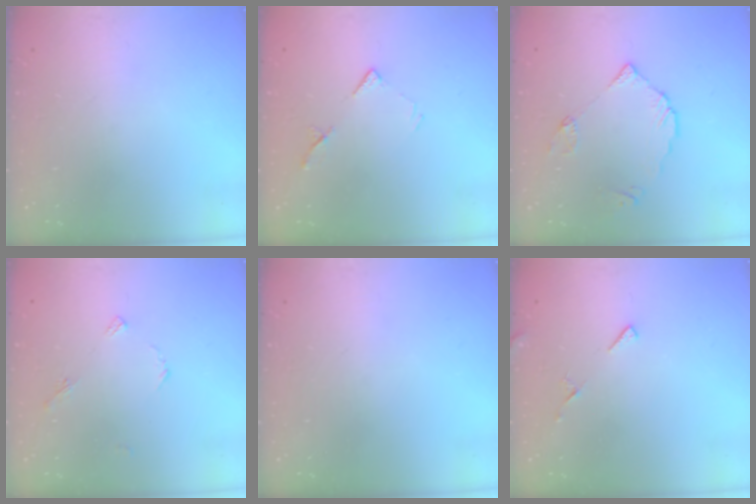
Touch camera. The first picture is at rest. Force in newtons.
{"total": 6.4, "press": 6.4, "slide": 0.7}
{"total": 5.2, "press": 5.2, "slide": 0.2}
{"total": 3.3, "press": 3.3, "slide": 0.4}
{"total": 0.0}
{"total": 4.7, "press": 4.7, "slide": 0.3}